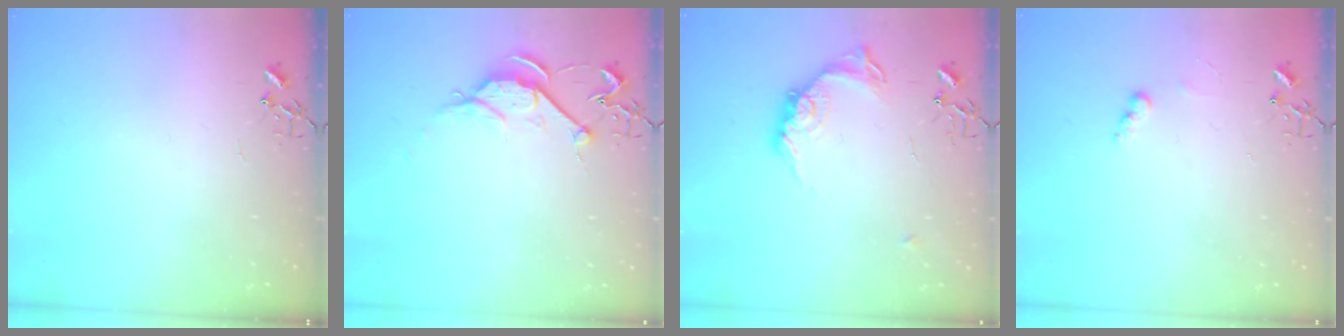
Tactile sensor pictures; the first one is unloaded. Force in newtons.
{"total": 7.9, "press": 7.8, "slide": 0.9}
{"total": 14.2, "press": 14.2, "slide": 0.6}
{"total": 6.1, "press": 6.1, "slide": 0.3}